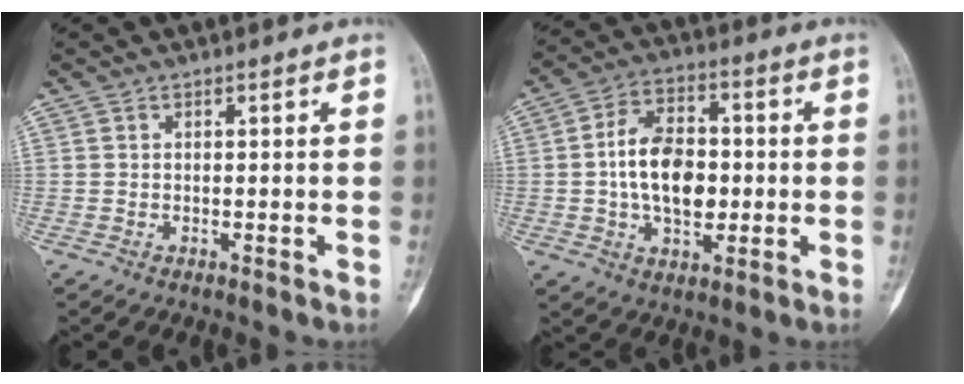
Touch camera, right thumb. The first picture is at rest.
{"total": 13.3, "force": [-0.4, 8.4, 10.3], "torque": [-0.157, 0.015, -0.009]}